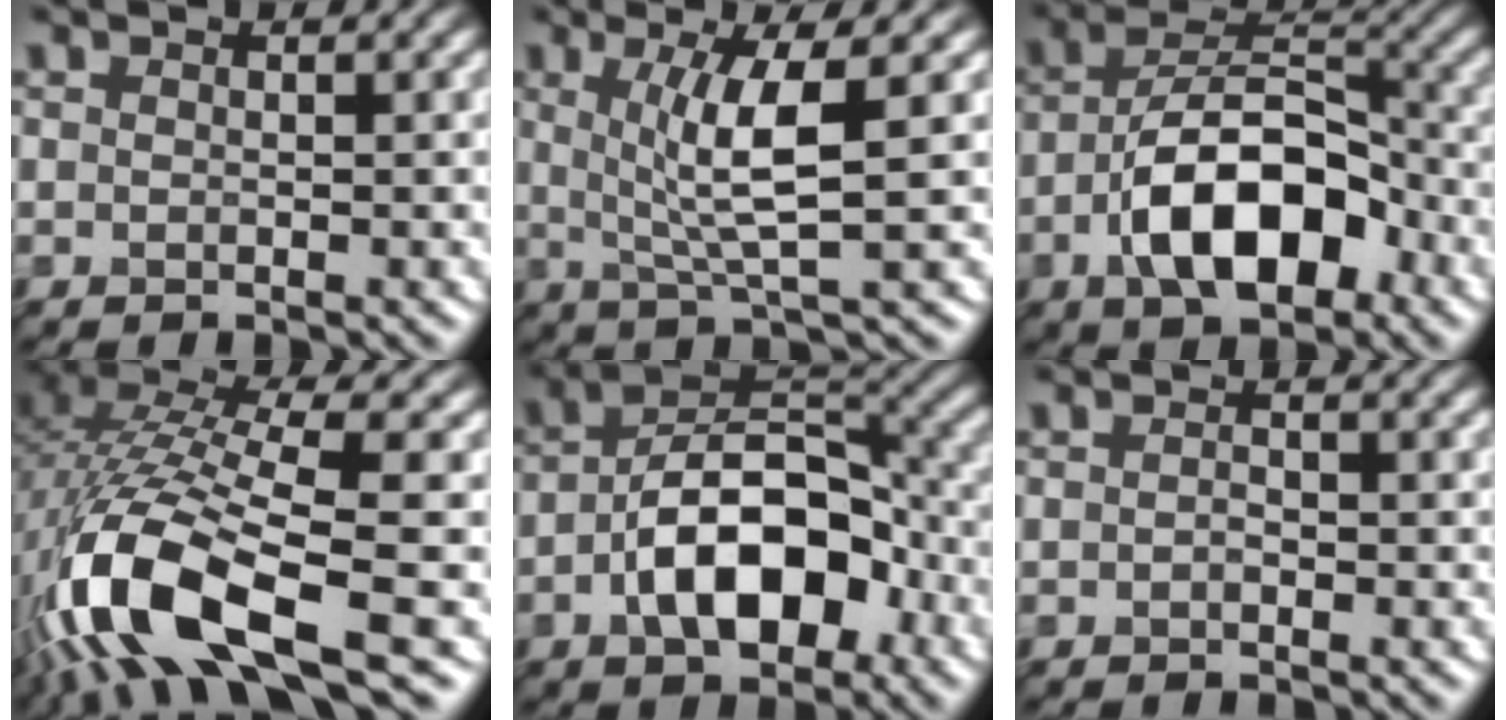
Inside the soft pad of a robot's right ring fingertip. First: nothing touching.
{"total": 3.7, "force": [0.6, -0.4, 3.7], "torque": [-0.104, 0.001, 0.039]}
{"total": 7.7, "force": [-4.2, 3.2, 5.6], "torque": [-0.125, 0.014, -0.055]}
{"total": 11.8, "force": [-5.5, 3.4, 9.9], "torque": [-0.248, -0.001, -0.067]}
{"total": 8.2, "force": [-3.9, 3.8, 6.1], "torque": [-0.130, 0.014, -0.047]}
{"total": 1.5, "force": [-0.8, -1.0, -0.7], "torque": [-0.021, -0.002, 0.010]}